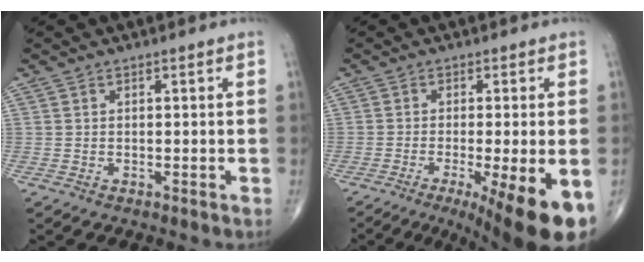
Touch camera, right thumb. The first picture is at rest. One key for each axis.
{"total": 15.1, "fx": -6.8, "fy": 2.9, "fz": 13.2, "tx": -0.149, "ty": -0.020, "tz": -0.096}